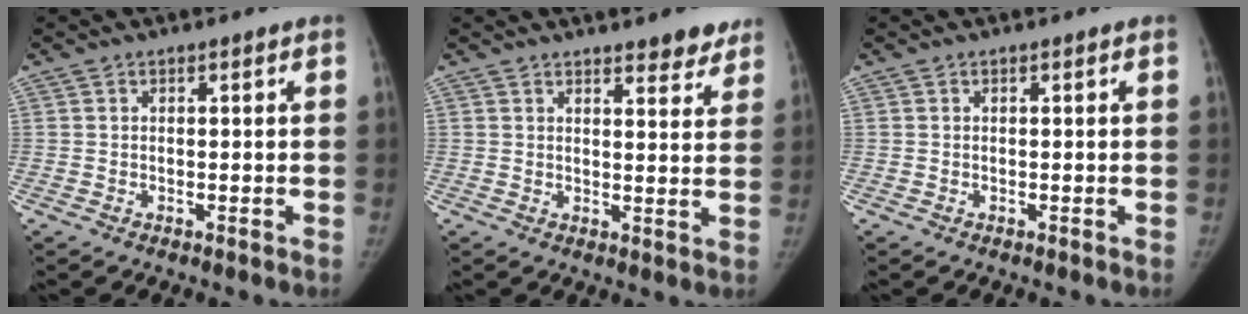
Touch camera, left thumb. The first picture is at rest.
{"total": 6.4, "force": [5.1, 2.0, 3.3], "torque": [-0.010, -0.027, 0.062]}
{"total": 0.0}